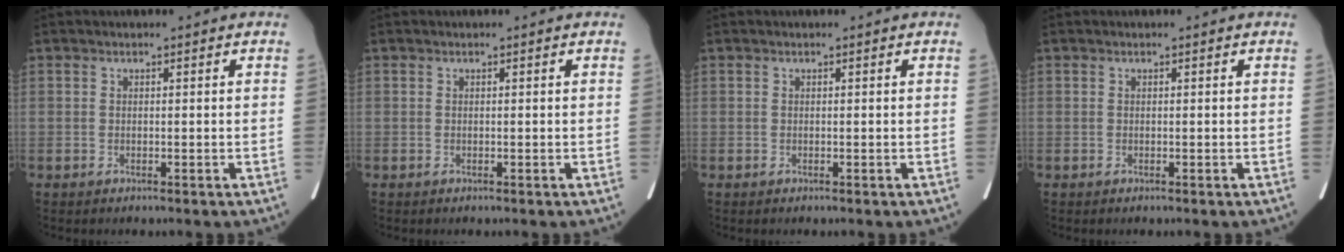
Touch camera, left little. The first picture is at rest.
{"total": 0.0}
{"total": 0.0}
{"total": 0.0}